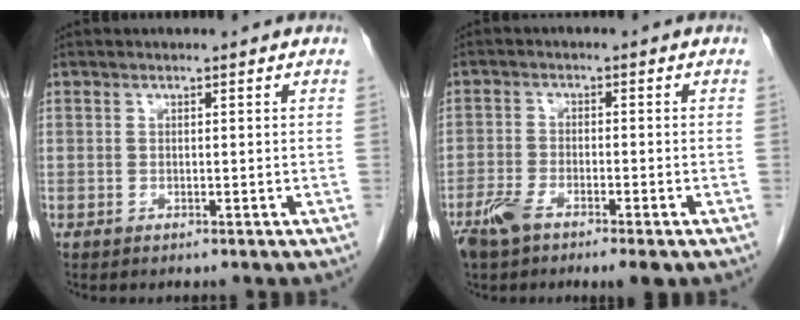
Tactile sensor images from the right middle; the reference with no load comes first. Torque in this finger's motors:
{"motor_torque": [0.35, -0.32, 0.07, 0.06]}